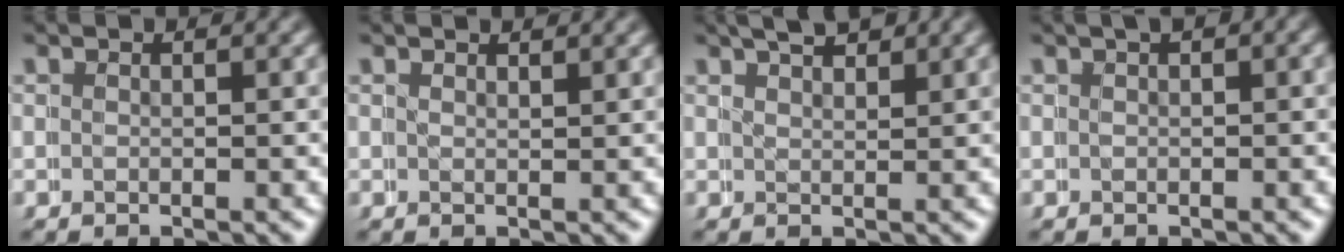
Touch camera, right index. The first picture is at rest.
{"total": 1.1, "force": [0.9, -0.3, -0.6], "torque": [0.002, -0.010, 0.015]}
{"total": 3.2, "force": [2.9, 0.8, 1.1], "torque": [-0.014, -0.003, 0.044]}
{"total": 0.9, "force": [0.3, 0.6, 0.6], "torque": [-0.002, 0.008, 0.000]}